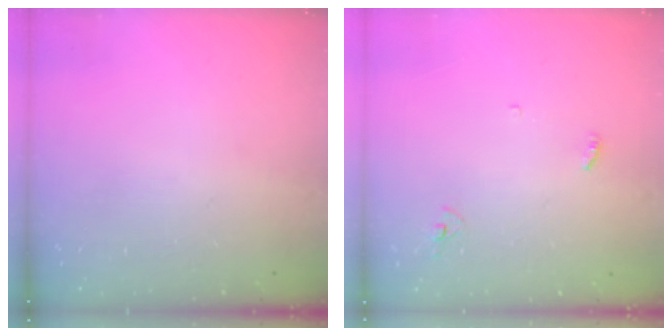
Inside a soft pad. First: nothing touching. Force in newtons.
{"total": 3.3, "press": 3.2, "slide": 0.3}